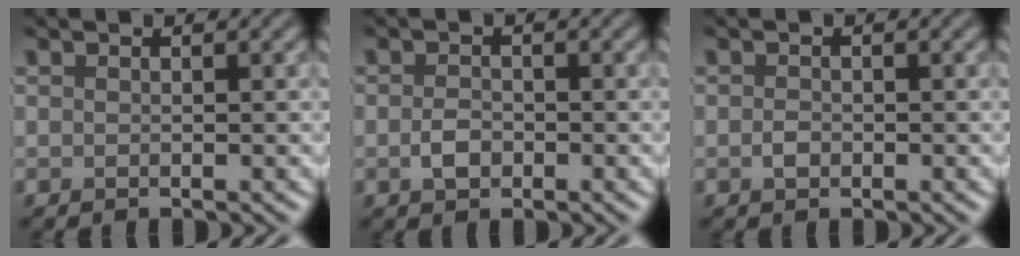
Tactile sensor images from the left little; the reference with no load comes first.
{"total": 1.7, "force": [-0.5, 1.1, 1.2], "torque": [-0.025, 0.000, -0.012]}
{"total": 0.9, "force": [-0.3, 0.6, 0.6], "torque": [-0.013, -0.001, -0.007]}